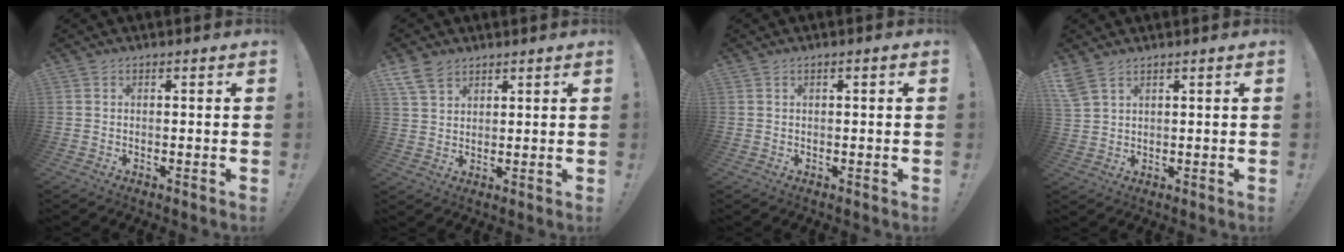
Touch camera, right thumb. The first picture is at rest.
{"total": 6.4, "force": [4.5, 3.8, 2.6], "torque": [-0.049, -0.018, 0.090]}
{"total": 0.9, "force": [0.2, 0.1, 0.9], "torque": [-0.015, 0.000, 0.002]}
{"total": 4.5, "force": [3.2, 1.7, 2.5], "torque": [-0.055, -0.012, 0.066]}